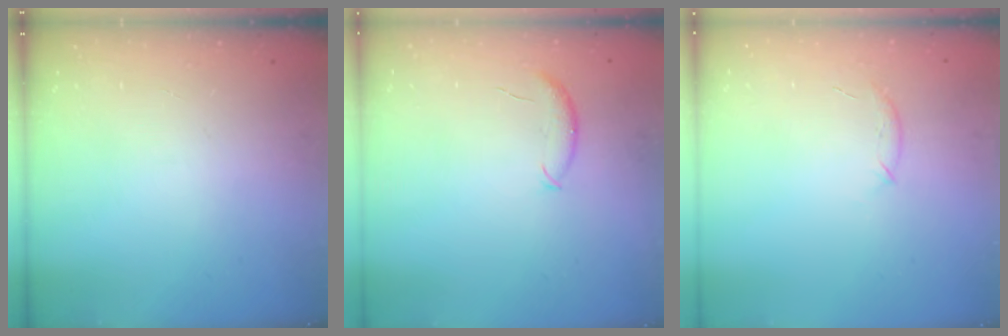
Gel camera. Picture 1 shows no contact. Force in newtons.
{"total": 8.7, "press": 8.6, "slide": 1.2}
{"total": 7.4, "press": 7.3, "slide": 1.6}